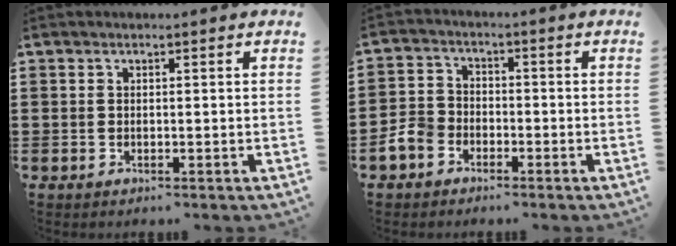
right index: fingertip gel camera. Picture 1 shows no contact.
{"total": 4.2, "force": [-2.6, 2.9, 1.5], "torque": [-0.062, 0.000, -0.061]}